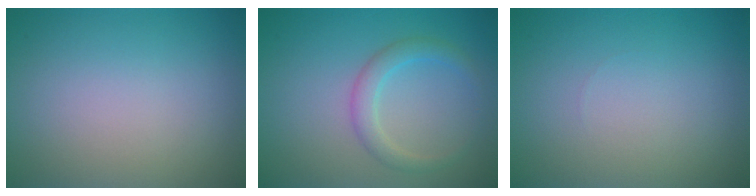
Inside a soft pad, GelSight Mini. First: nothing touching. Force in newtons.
{"total": 2.3, "press": 2.2, "slide": 0.1}
{"total": 0.0}